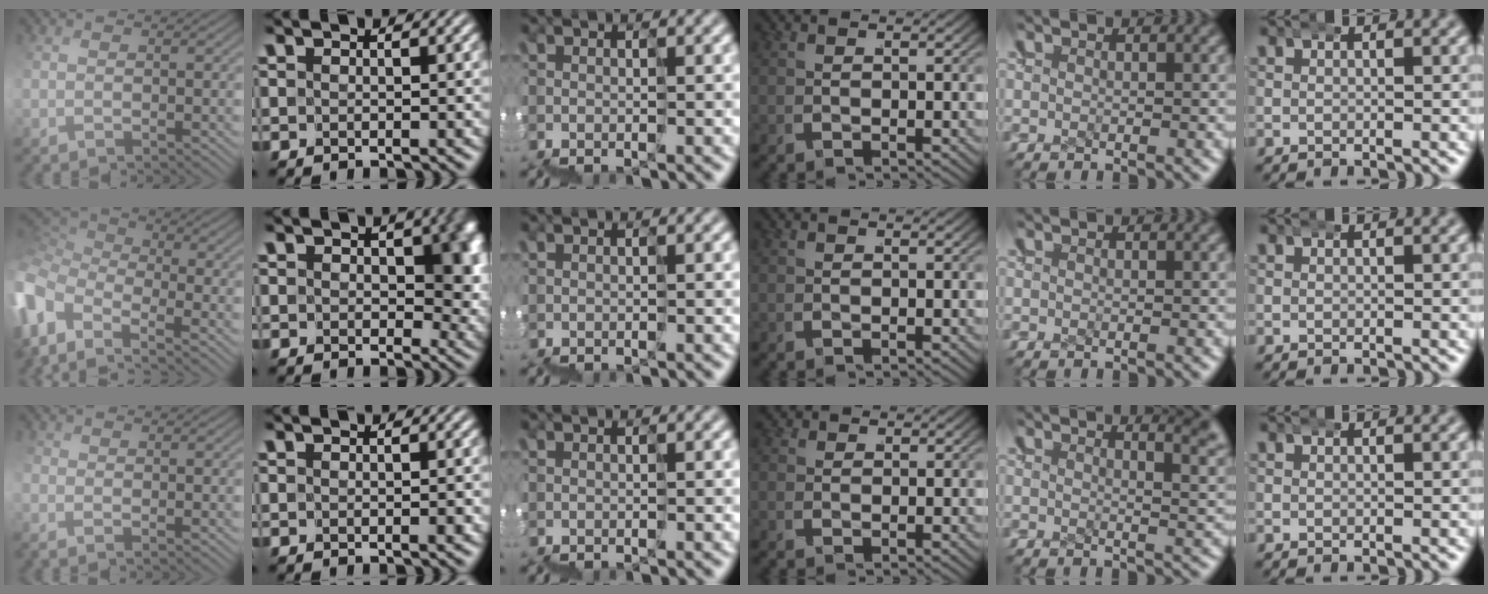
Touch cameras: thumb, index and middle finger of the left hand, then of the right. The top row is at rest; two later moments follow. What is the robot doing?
{"motion": "wrap", "object": "ethernet cable"}